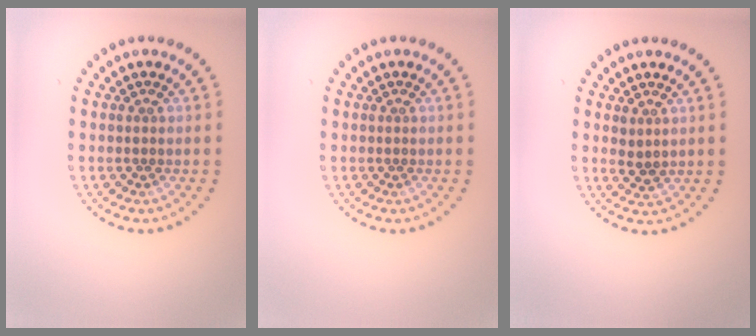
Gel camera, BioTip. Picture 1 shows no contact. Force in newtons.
{"total": 0.0}
{"total": 1.2, "press": 1.1, "slide": 0.6}